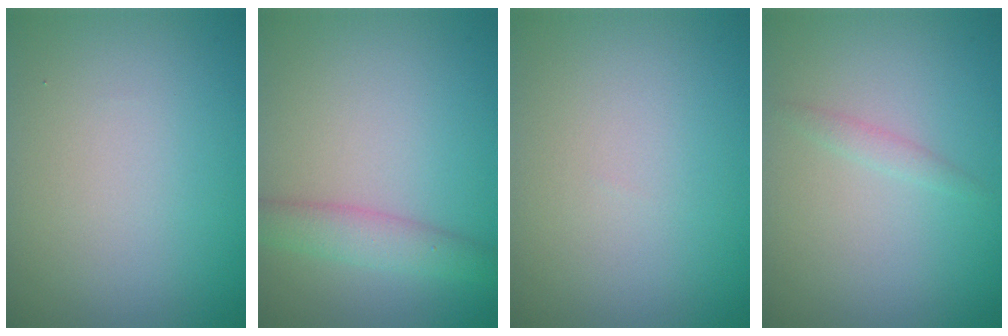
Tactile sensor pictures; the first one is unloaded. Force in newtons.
{"total": 2.7, "press": 2.7, "slide": 0.1}
{"total": 0.0}
{"total": 0.9, "press": 0.9, "slide": 0.1}